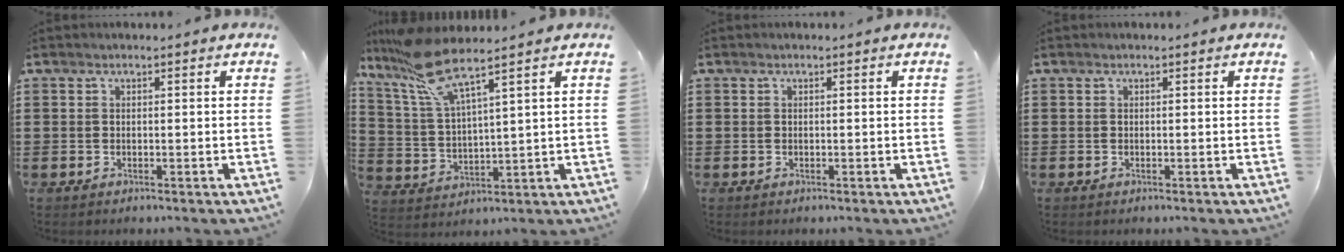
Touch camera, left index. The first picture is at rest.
{"total": 9.5, "force": [7.5, 1.3, 5.7], "torque": [-0.144, -0.027, 0.132]}
{"total": 0.0}
{"total": 0.0}